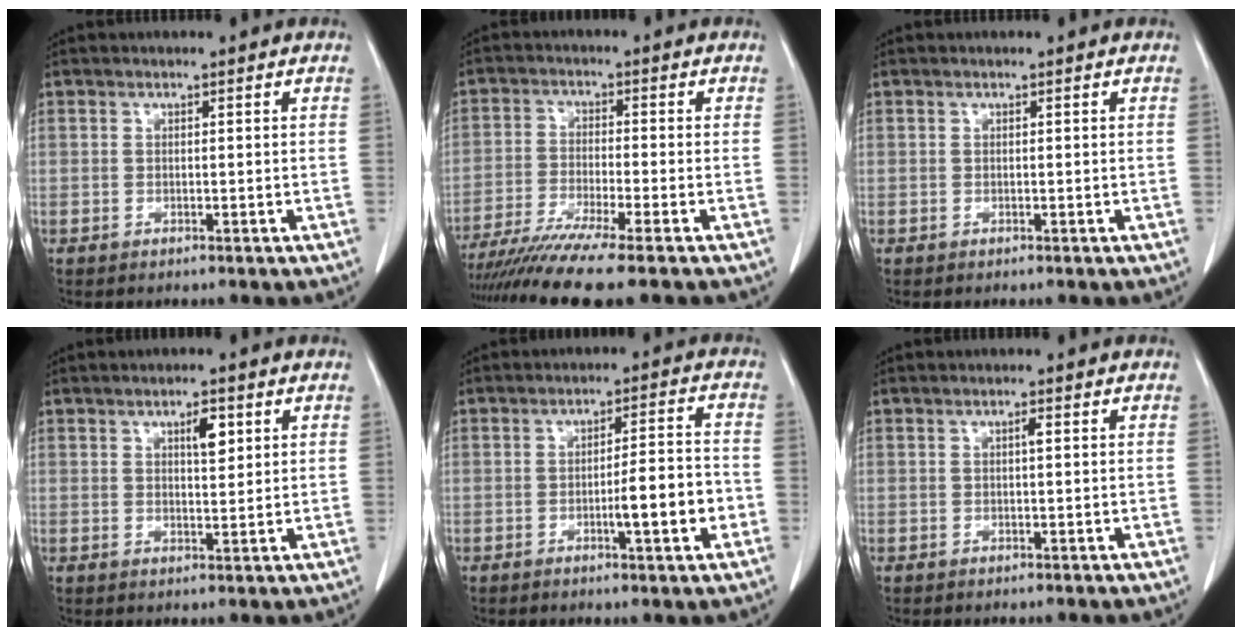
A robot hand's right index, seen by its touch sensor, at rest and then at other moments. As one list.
[{"total": 10.5, "force": [-8.5, -1.4, 6.0], "torque": [-0.094, -0.031, -0.139]}, {"total": 0.0}, {"total": 3.4, "force": [1.5, 1.0, 2.8], "torque": [-0.047, -0.002, 0.025]}, {"total": 7.6, "force": [-2.3, 0.6, 7.2], "torque": [-0.104, 0.006, -0.034]}, {"total": 0.8, "force": [0.1, 0.0, 0.7], "torque": [-0.015, 0.001, 0.002]}]